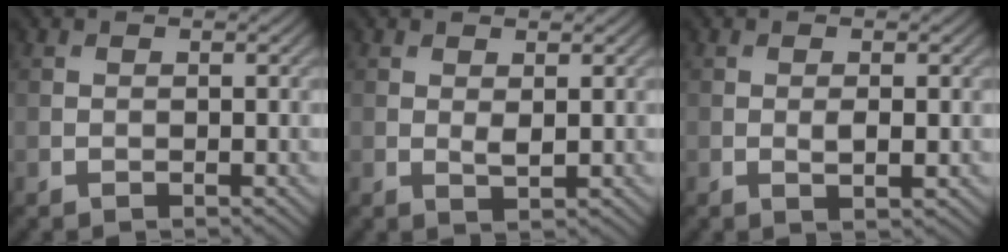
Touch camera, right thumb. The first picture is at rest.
{"total": 1.2, "force": [0.5, 0.4, 1.0], "torque": [-0.021, -0.006, 0.011]}
{"total": 1.6, "force": [0.0, 0.4, 1.5], "torque": [-0.028, -0.005, 0.000]}